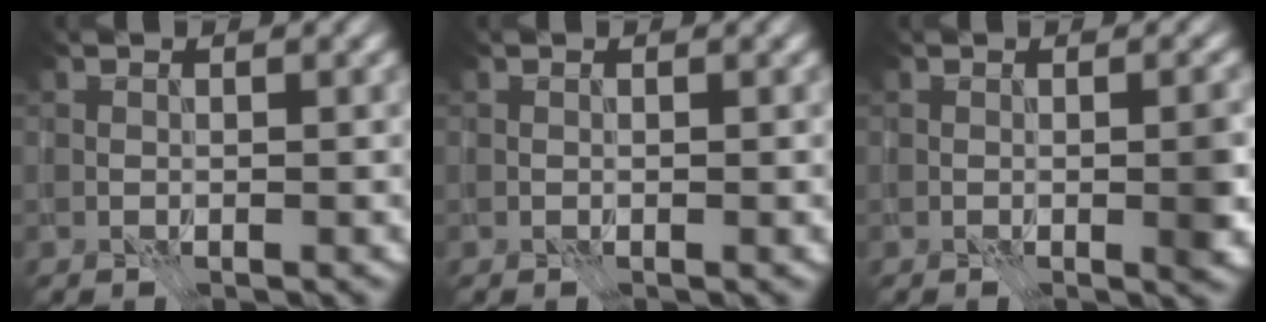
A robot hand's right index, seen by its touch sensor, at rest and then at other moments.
{"total": 0.0}
{"total": 2.5, "force": [-0.3, 0.4, 2.4], "torque": [-0.035, 0.001, -0.007]}